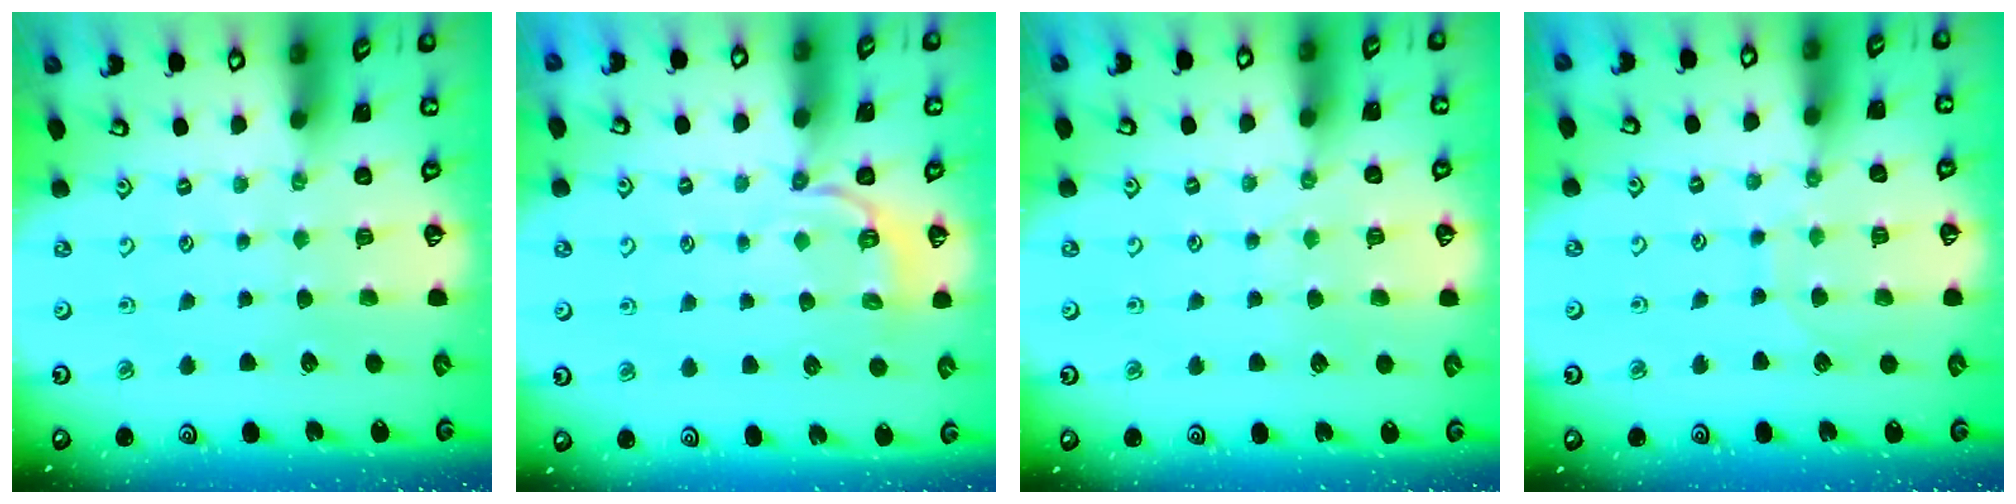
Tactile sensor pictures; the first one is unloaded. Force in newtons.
{"total": 5.5, "press": 5.1, "slide": 1.9}
{"total": 4.0, "press": 3.9, "slide": 0.6}
{"total": 7.1, "press": 7.1, "slide": 0.5}